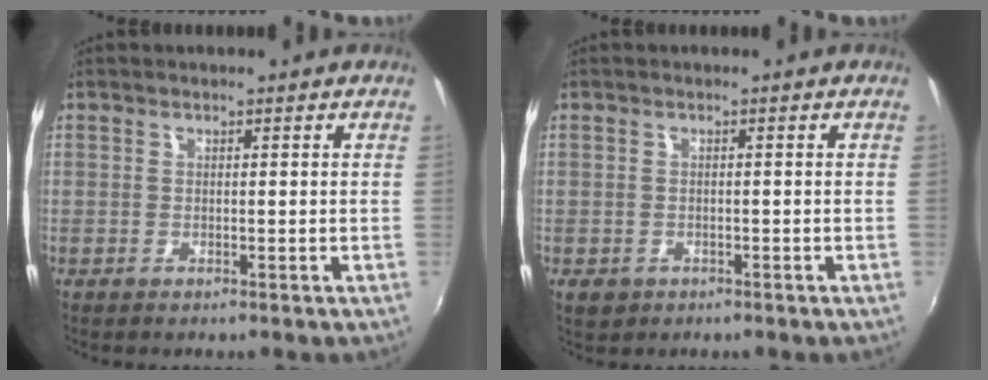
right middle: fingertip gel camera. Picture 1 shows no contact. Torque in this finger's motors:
{"motor_torque": [0.37, -0.38, 0.06, 0.00]}